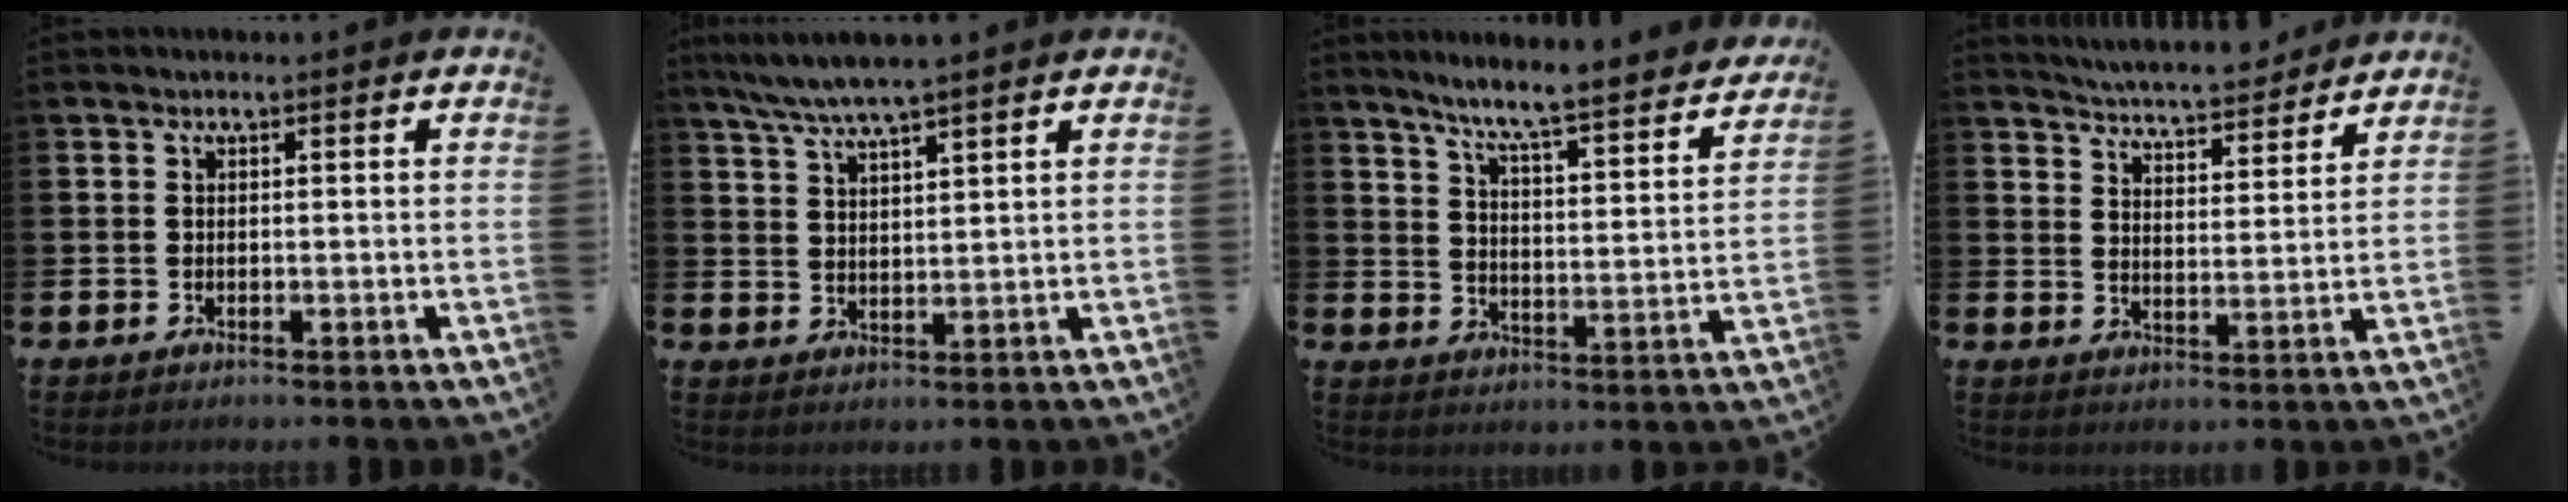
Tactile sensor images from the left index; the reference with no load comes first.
{"total": 5.2, "force": [4.8, -0.1, 2.0], "torque": [-0.057, -0.016, 0.087]}
{"total": 7.0, "force": [6.4, -0.2, 2.8], "torque": [-0.074, -0.056, 0.104]}
{"total": 5.5, "force": [5.5, 0.4, 0.4], "torque": [-0.025, -0.042, 0.095]}